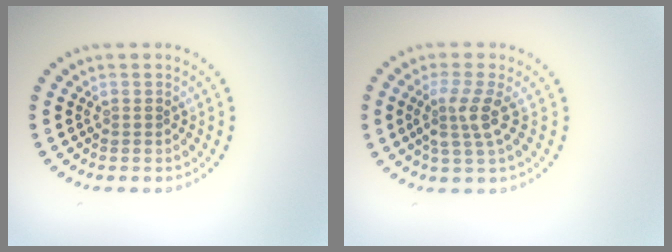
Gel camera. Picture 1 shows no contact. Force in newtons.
{"total": 2.7, "press": 2.1, "slide": 1.8}